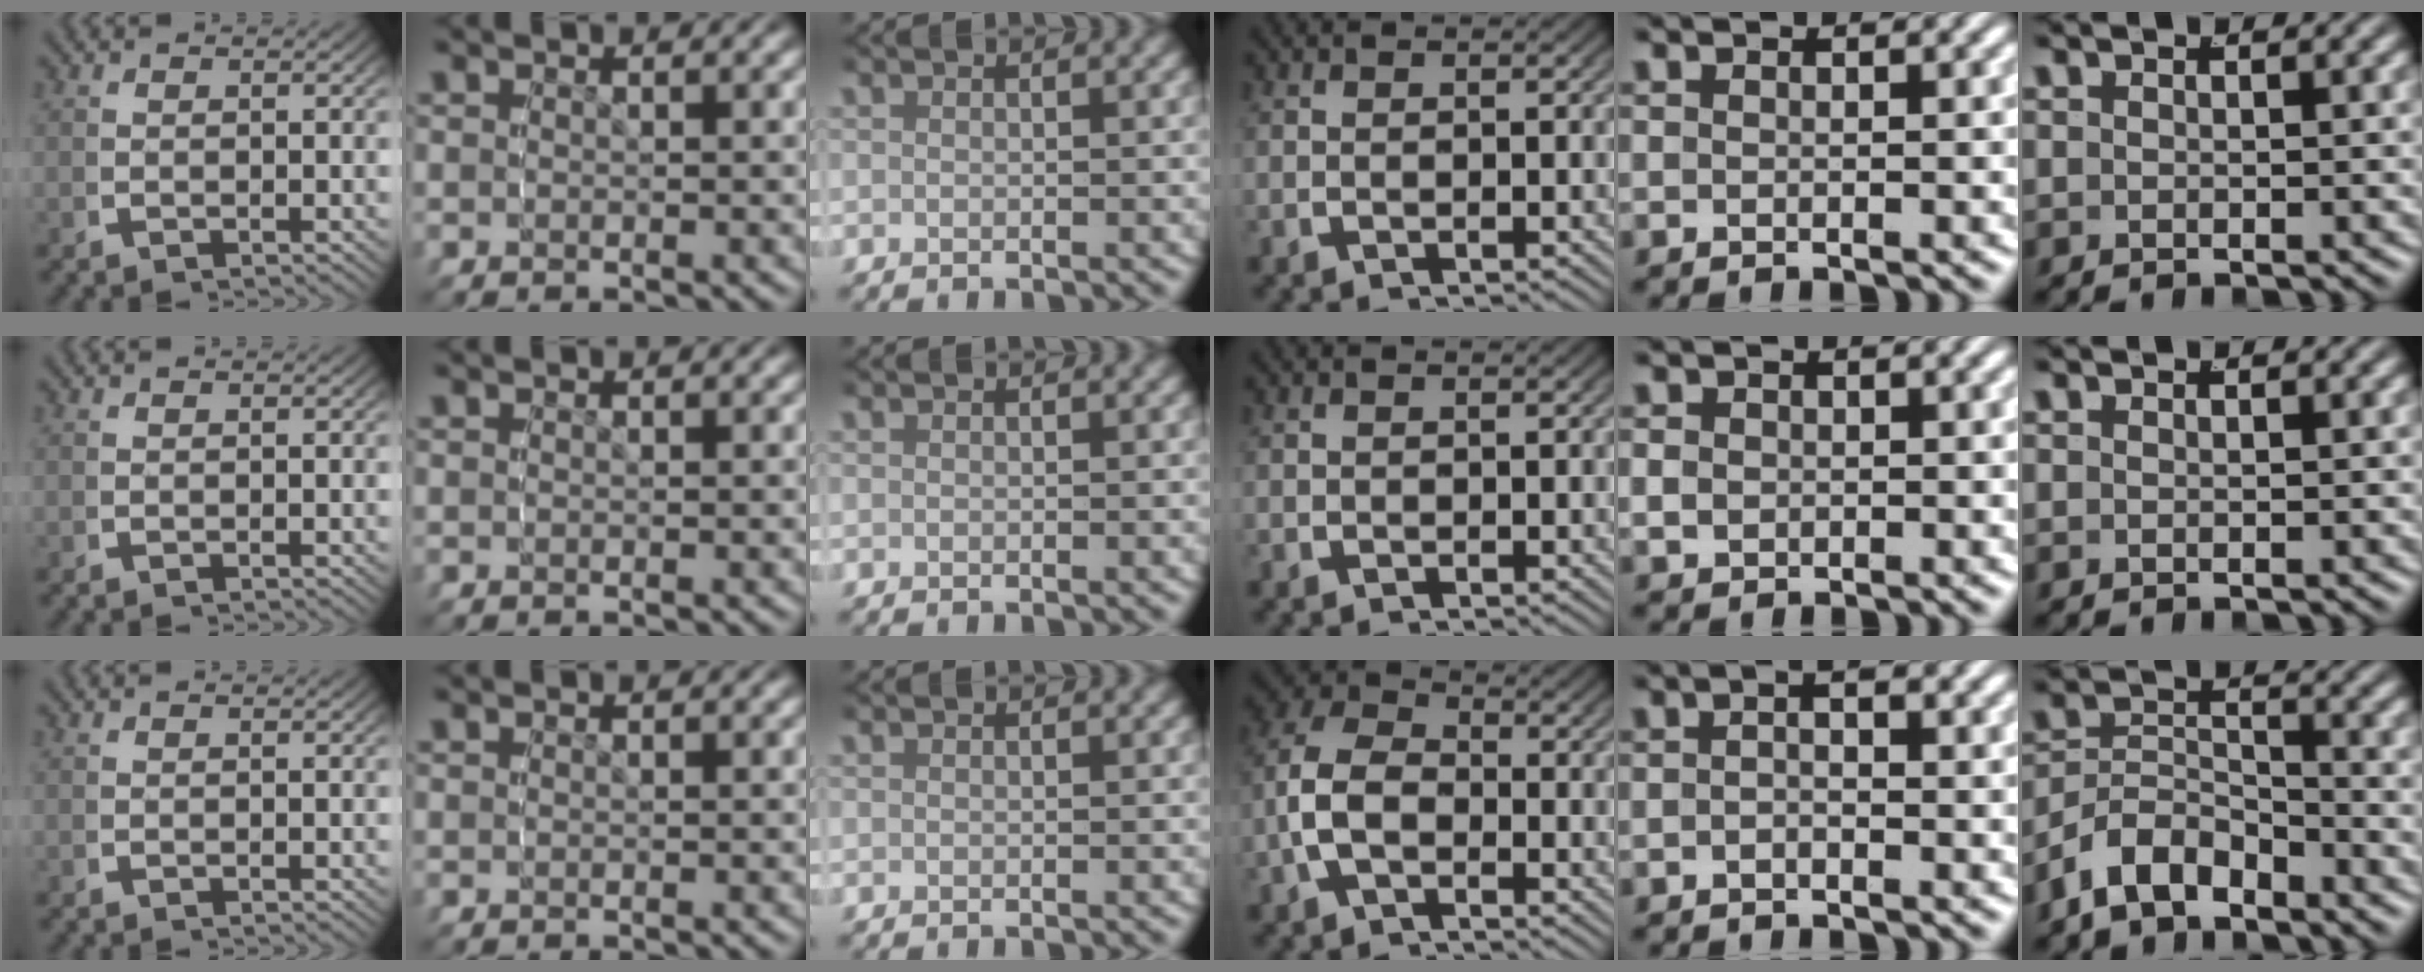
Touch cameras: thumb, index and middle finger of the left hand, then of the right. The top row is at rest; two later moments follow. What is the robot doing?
{"motion": "grasp_and_lifting", "object": "cloth"}